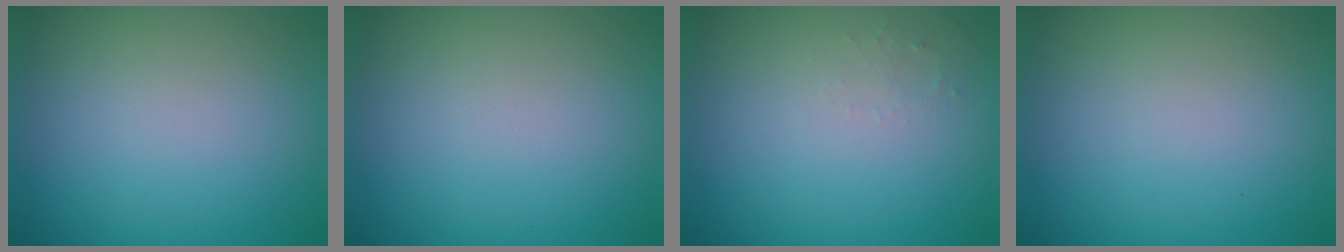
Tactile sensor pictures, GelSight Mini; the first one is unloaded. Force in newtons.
{"total": 0.0}
{"total": 0.8, "press": 0.8, "slide": 0.3}
{"total": 0.0}